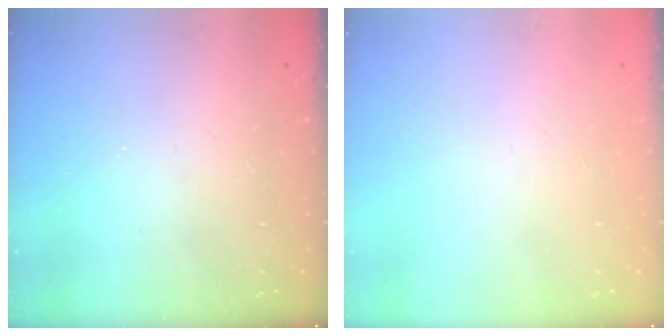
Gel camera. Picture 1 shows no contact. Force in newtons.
{"total": 0.0}